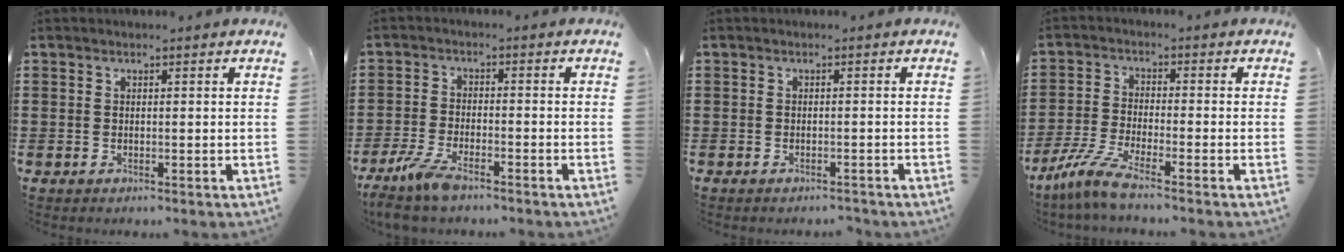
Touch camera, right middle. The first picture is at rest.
{"total": 4.9, "force": [-3.8, 1.1, 2.9], "torque": [-0.081, -0.008, -0.081]}
{"total": 0.9, "force": [-0.9, 0.2, 0.2], "torque": [-0.006, -0.001, -0.018]}
{"total": 5.8, "force": [-4.5, 0.1, 3.7], "torque": [-0.096, -0.022, -0.090]}